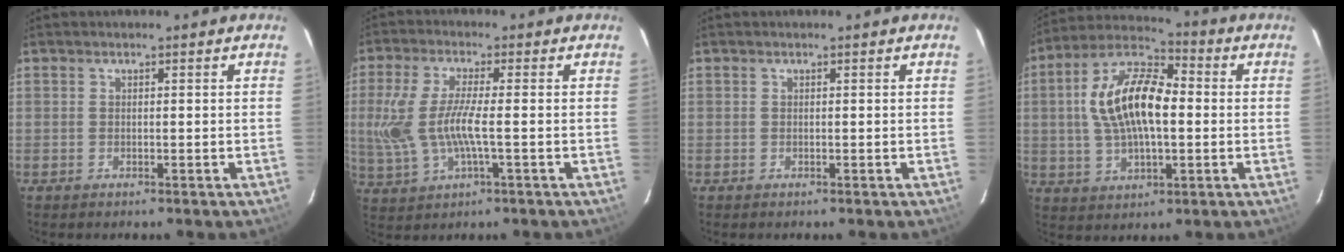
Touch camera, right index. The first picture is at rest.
{"total": 10.1, "force": [-0.9, 2.8, 9.6], "torque": [-0.211, -0.004, -0.010]}
{"total": 0.0}
{"total": 15.5, "force": [0.8, 7.3, 13.6], "torque": [-0.266, 0.020, 0.008]}